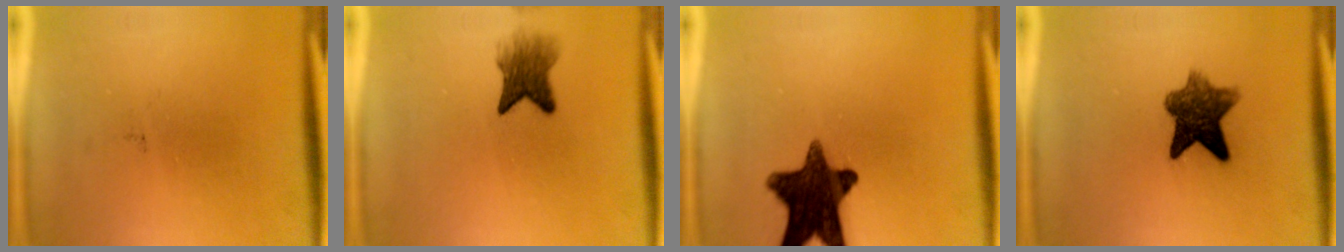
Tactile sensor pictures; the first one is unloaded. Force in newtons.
{"total": 4.8}
{"total": 13.9}
{"total": 8.0}